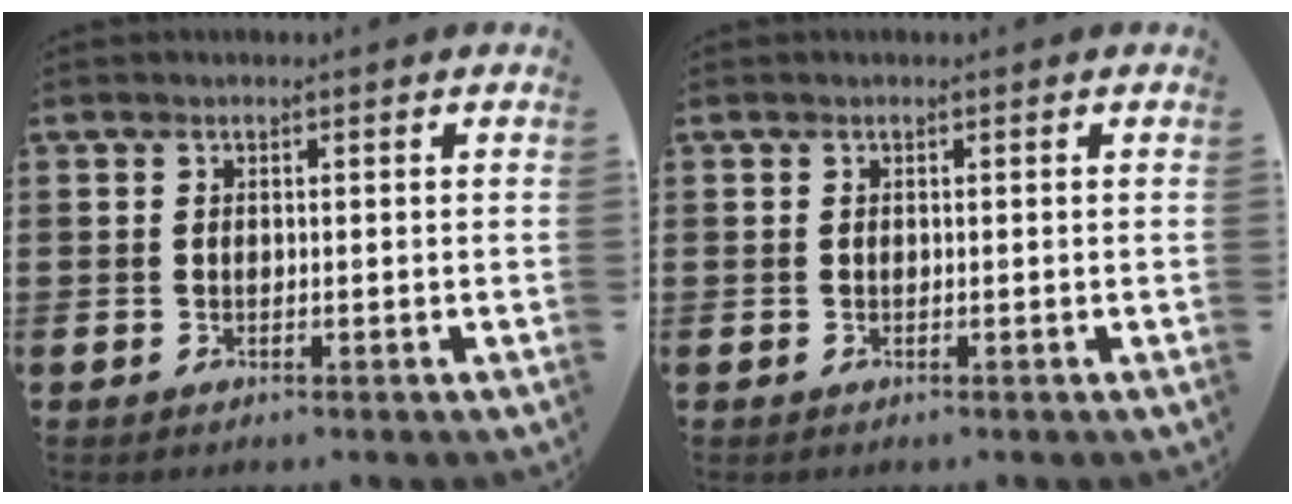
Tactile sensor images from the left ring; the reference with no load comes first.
{"total": 0.0}